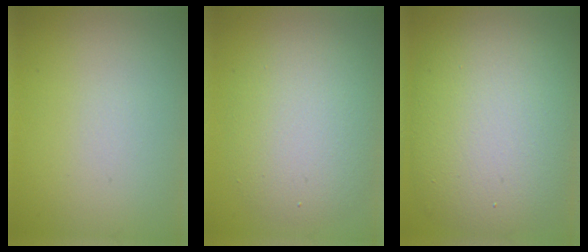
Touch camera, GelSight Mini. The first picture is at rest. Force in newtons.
{"total": 5.7, "press": 5.7, "slide": 0.3}
{"total": 11.8, "press": 11.8, "slide": 0.8}